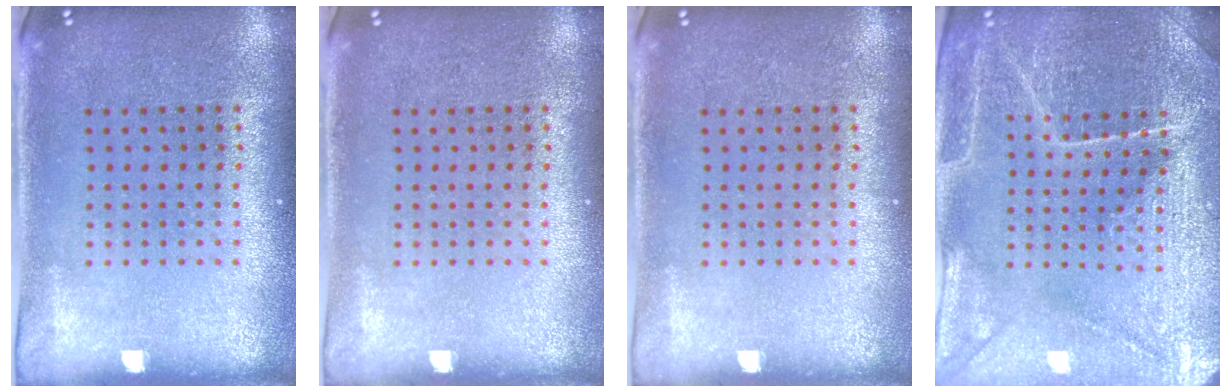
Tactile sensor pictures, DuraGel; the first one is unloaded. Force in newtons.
{"total": 0.0}
{"total": 0.0}
{"total": 4.3, "press": 4.2, "slide": 1.1}